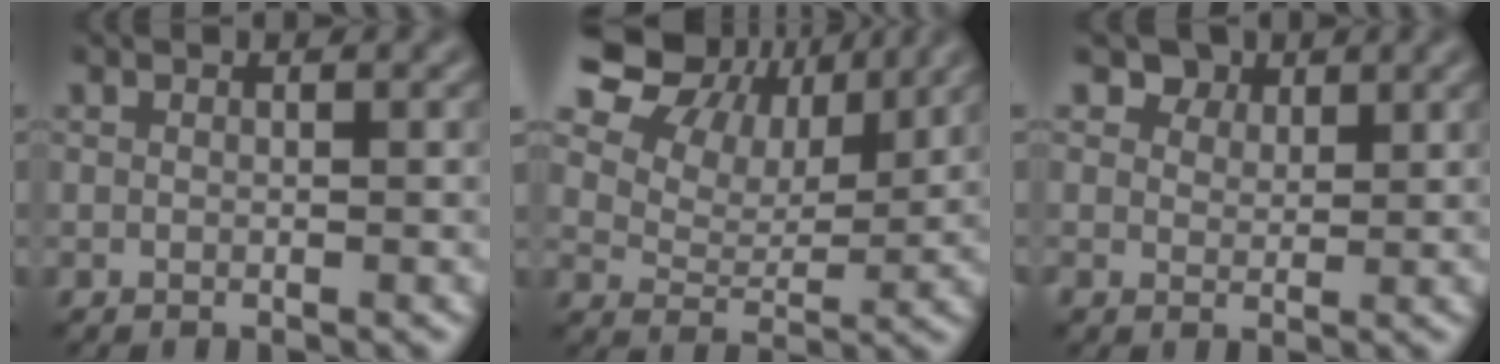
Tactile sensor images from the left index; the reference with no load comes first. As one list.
[{"total": 13.8, "force": [9.0, 8.0, 6.8], "torque": [-0.137, 0.022, 0.163]}, {"total": 3.3, "force": [2.2, 2.3, 1.1], "torque": [-0.032, -0.013, 0.039]}]